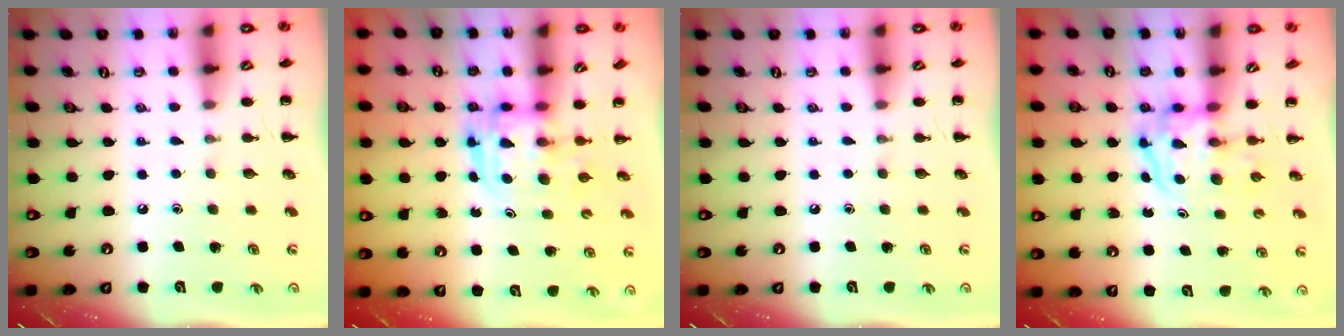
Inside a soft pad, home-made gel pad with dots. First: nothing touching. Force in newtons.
{"total": 3.0, "press": 3.0, "slide": 0.3}
{"total": 0.0}
{"total": 3.8, "press": 3.7, "slide": 0.5}